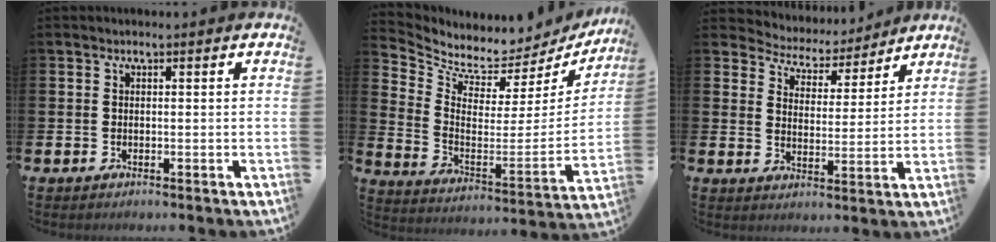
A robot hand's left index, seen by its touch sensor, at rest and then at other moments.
{"total": 5.8, "force": [5.3, 2.2, 0.7], "torque": [-0.051, -0.058, 0.087]}
{"total": 4.9, "force": [4.5, 1.8, -0.3], "torque": [-0.026, -0.043, 0.075]}